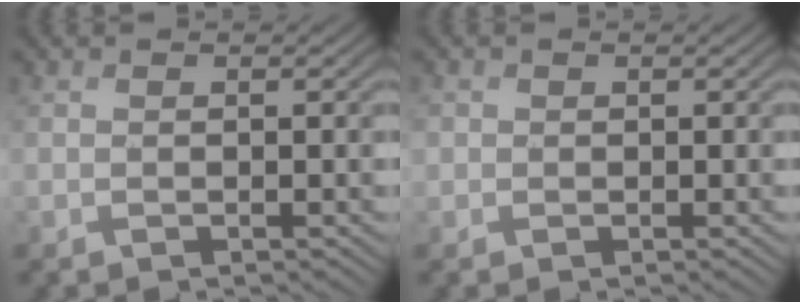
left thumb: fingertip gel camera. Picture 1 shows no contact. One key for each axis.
{"total": 1.1, "fx": 0.1, "fy": 1.1, "fz": 0.1, "tx": -0.001, "ty": -0.002, "tz": -0.001}